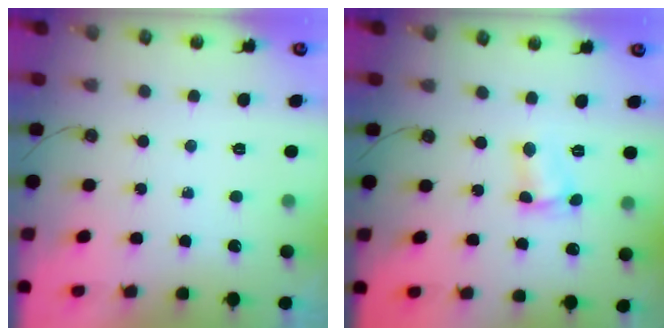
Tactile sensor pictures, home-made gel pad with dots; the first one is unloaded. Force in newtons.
{"total": 3.7, "press": 3.7, "slide": 0.4}